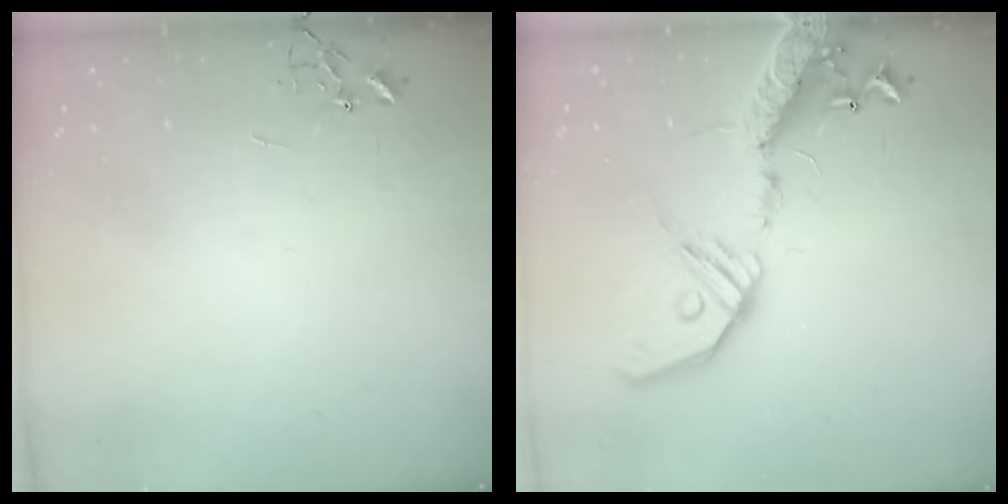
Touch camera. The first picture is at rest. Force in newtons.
{"total": 19.7, "press": 19.4, "slide": 3.9}